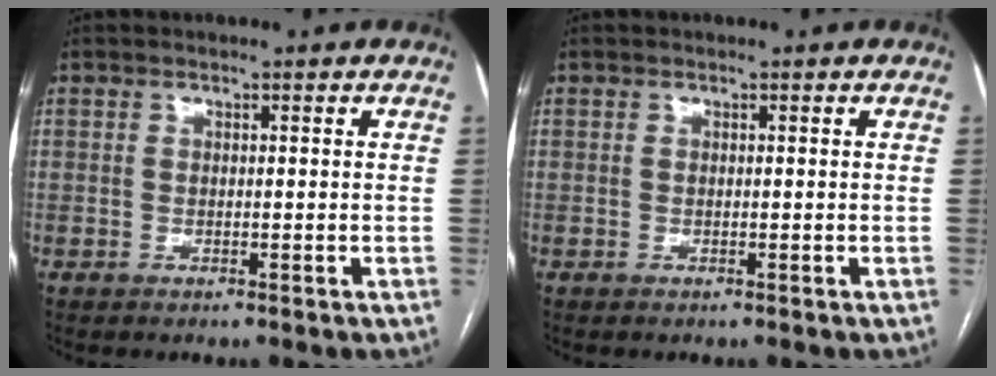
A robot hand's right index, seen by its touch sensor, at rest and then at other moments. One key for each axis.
{"total": 0.0}